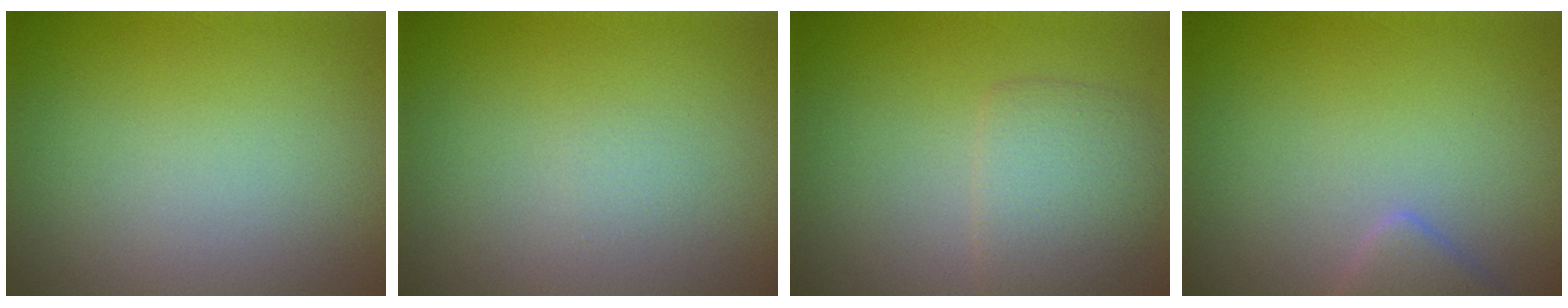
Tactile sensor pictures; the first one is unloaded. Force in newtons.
{"total": 0.5, "press": 0.5, "slide": 0.1}
{"total": 3.1, "press": 3.1, "slide": 0.3}
{"total": 1.9, "press": 1.9, "slide": 0.1}